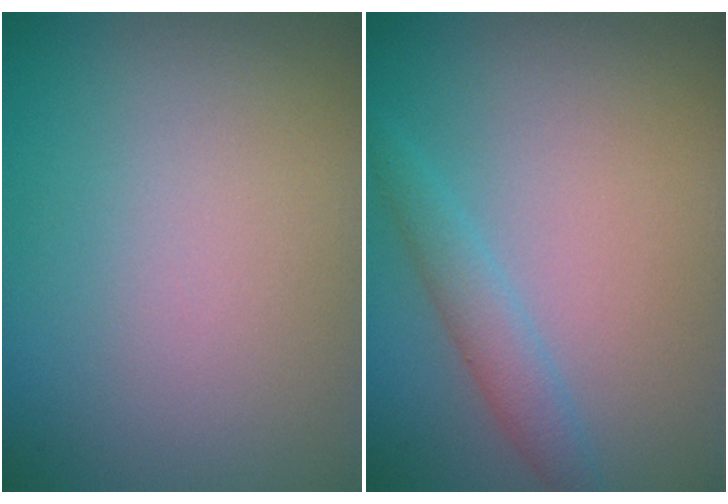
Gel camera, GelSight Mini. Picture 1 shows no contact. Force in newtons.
{"total": 2.0, "press": 2.0, "slide": 0.2}